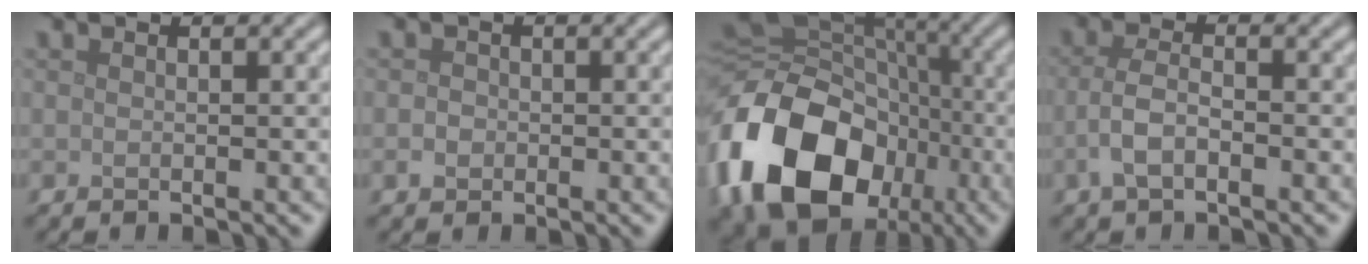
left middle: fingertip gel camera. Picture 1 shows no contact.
{"total": 1.2, "force": [-0.3, 1.1, 0.4], "torque": [-0.002, -0.001, -0.010]}
{"total": 17.8, "force": [-6.2, 13.5, 9.9], "torque": [-0.237, -0.028, -0.112]}
{"total": 2.8, "force": [-1.1, 1.3, 2.3], "torque": [-0.051, 0.001, -0.025]}